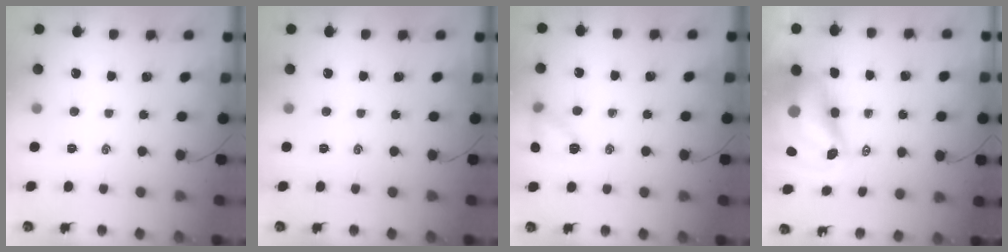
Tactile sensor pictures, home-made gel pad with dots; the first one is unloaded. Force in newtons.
{"total": 0.0}
{"total": 8.5, "press": 8.5, "slide": 0.9}
{"total": 13.9, "press": 13.3, "slide": 4.0}